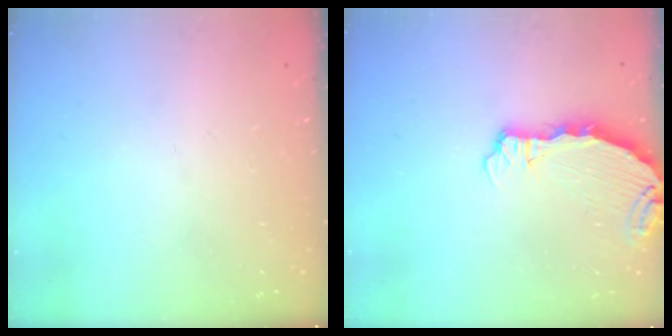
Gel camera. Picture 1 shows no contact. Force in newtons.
{"total": 5.2, "press": 4.9, "slide": 1.8}